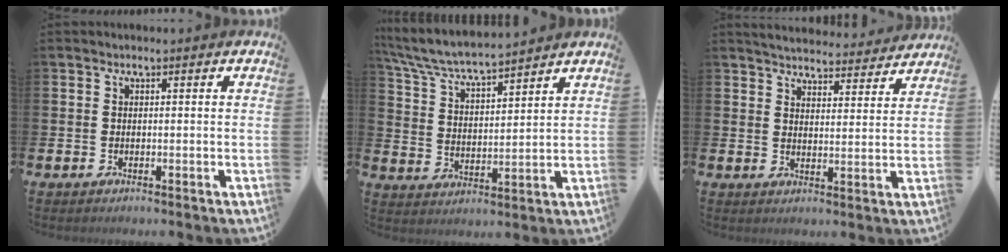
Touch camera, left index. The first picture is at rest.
{"total": 6.7, "force": [6.4, 0.5, 1.8], "torque": [-0.065, -0.041, 0.111]}
{"total": 4.8, "force": [4.7, 0.7, 0.2], "torque": [-0.018, -0.037, 0.083]}